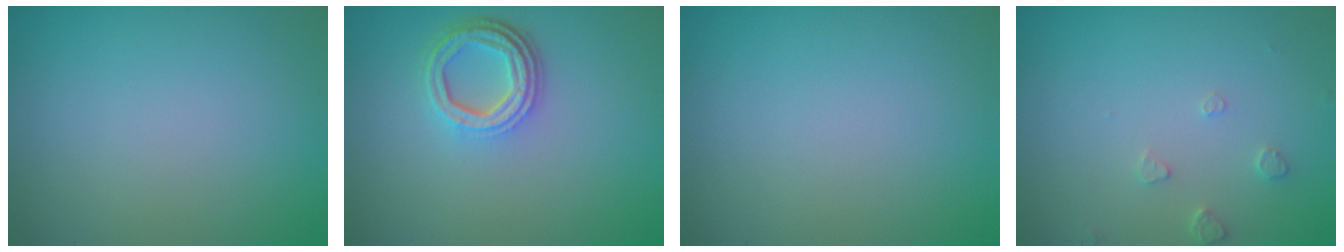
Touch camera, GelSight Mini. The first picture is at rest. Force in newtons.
{"total": 4.2, "press": 3.2, "slide": 2.7}
{"total": 0.0}
{"total": 1.2, "press": 1.2, "slide": 0.2}